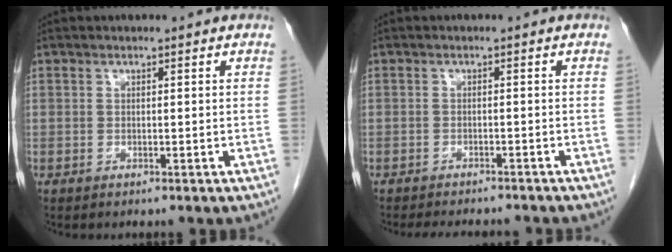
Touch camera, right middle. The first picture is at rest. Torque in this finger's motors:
{"motor_torque": [0.05, -0.05, 0.01, 0.00]}